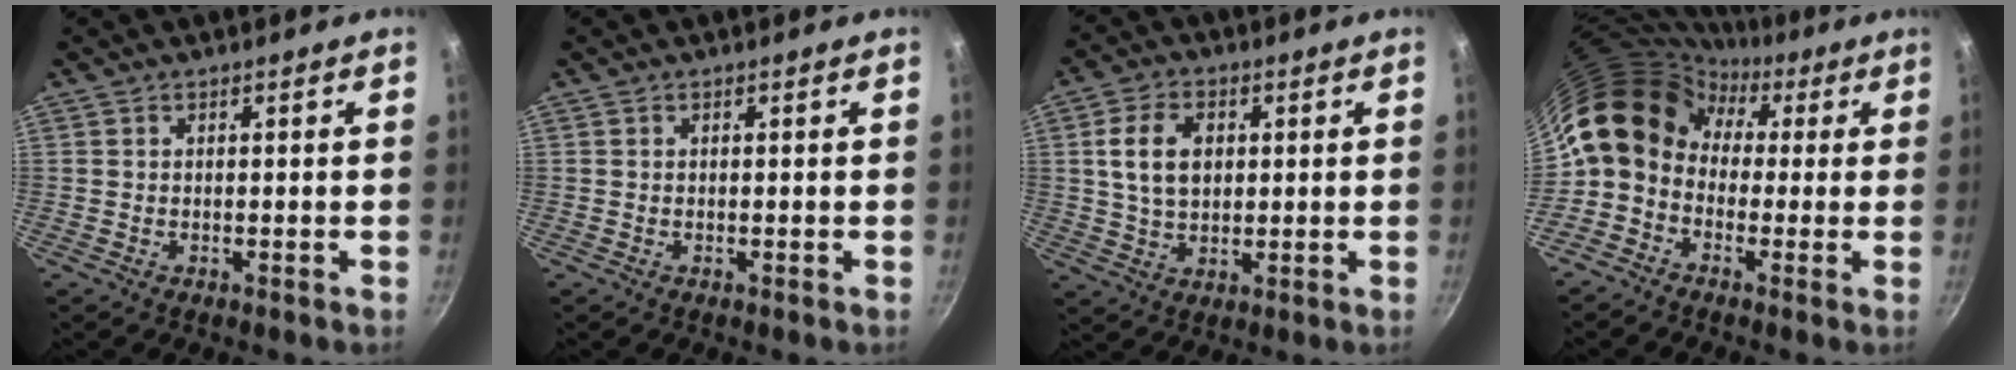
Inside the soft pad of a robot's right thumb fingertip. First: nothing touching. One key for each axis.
{"total": 0.0}
{"total": 8.8, "fx": 1.7, "fy": 6.1, "fz": 6.1, "tx": -0.098, "ty": 0.003, "tz": 0.031}
{"total": 12.2, "fx": 0.8, "fy": 10.1, "fz": 6.8, "tx": -0.094, "ty": 0.039, "tz": -0.016}